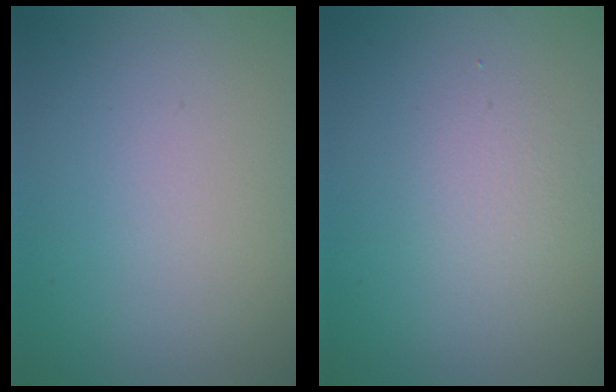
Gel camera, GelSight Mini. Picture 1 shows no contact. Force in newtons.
{"total": 1.6, "press": 1.6, "slide": 0.1}